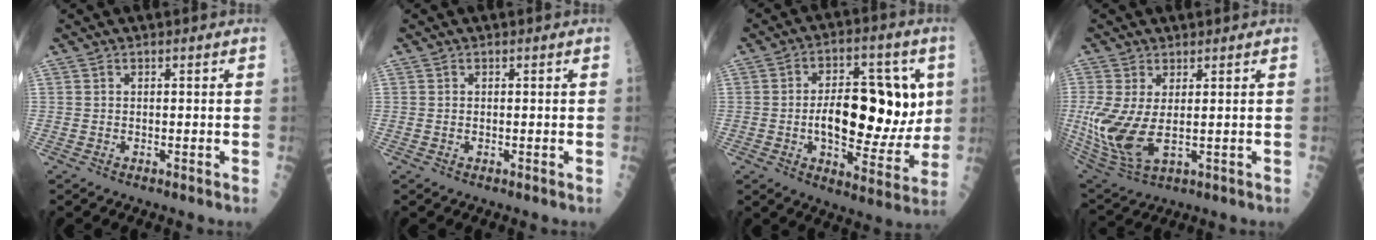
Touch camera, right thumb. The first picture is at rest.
{"total": 0.0}
{"total": 18.4, "force": [1.1, 9.5, 15.8], "torque": [-0.193, 0.003, 0.023]}
{"total": 11.8, "force": [0.0, 5.5, 10.4], "torque": [-0.248, -0.016, 0.016]}